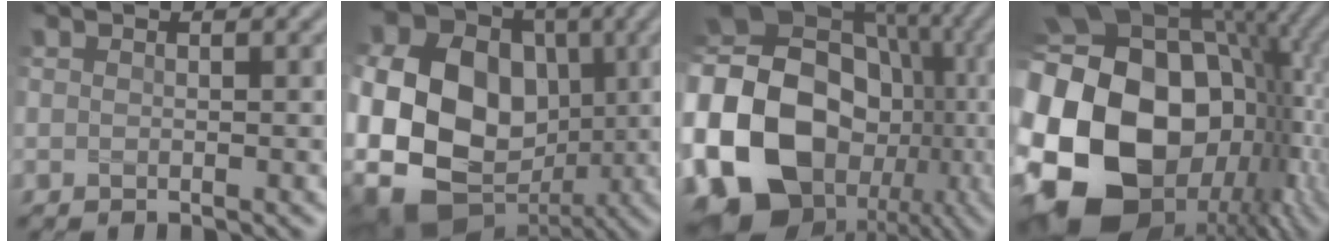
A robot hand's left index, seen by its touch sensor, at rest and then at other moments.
{"total": 22.8, "force": [-1.4, 19.6, 11.5], "torque": [-0.242, 0.019, -0.077]}
{"total": 23.0, "force": [-5.1, 18.7, 12.5], "torque": [-0.255, -0.021, -0.115]}
{"total": 21.0, "force": [-2.7, 16.1, 13.2], "torque": [-0.302, -0.007, -0.039]}